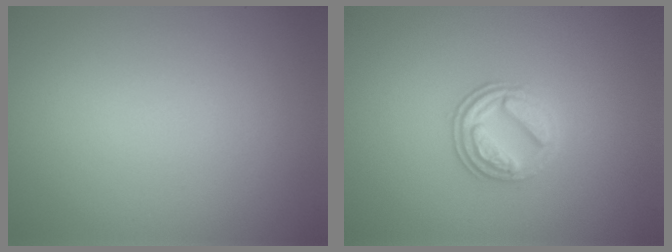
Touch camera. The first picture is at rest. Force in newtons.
{"total": 3.1, "press": 2.7, "slide": 1.5}